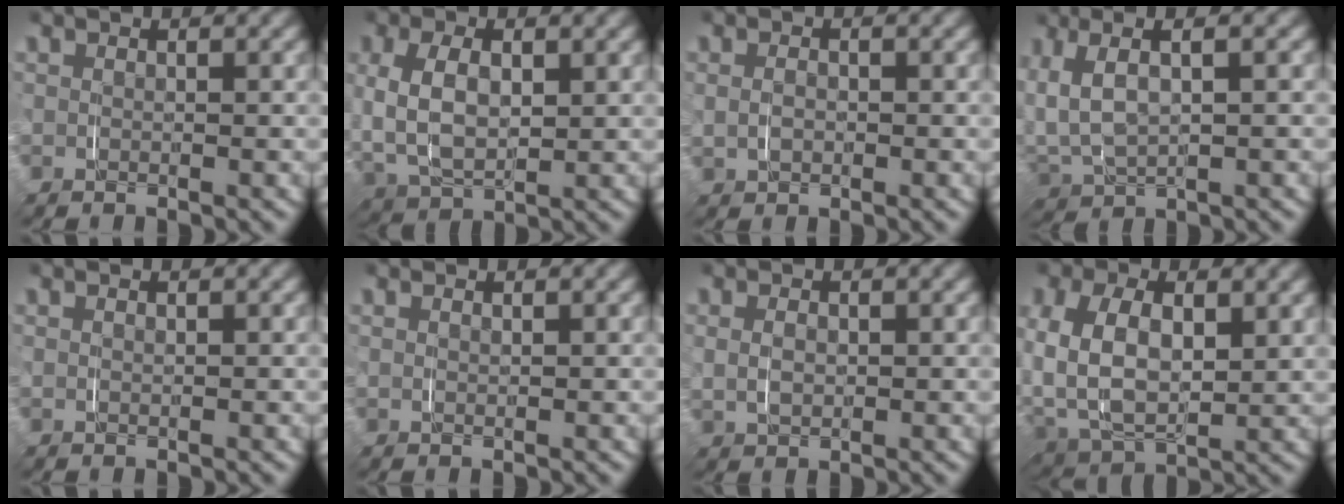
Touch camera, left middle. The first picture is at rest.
{"total": 2.3, "force": [0.6, 1.7, 1.4], "torque": [-0.036, -0.006, 0.006]}
{"total": 0.5, "force": [0.0, -0.2, -0.5], "torque": [0.018, -0.001, 0.001]}
{"total": 3.5, "force": [1.2, 2.4, 2.3], "torque": [-0.050, -0.002, 0.017]}
{"total": 0.7, "force": [0.5, -0.5, -0.1], "torque": [0.009, 0.002, 0.009]}
{"total": 1.0, "force": [0.7, -0.6, -0.3], "torque": [0.011, 0.003, 0.012]}
{"total": 0.7, "force": [0.5, -0.3, -0.4], "torque": [0.015, -0.001, 0.009]}
{"total": 4.1, "force": [1.0, 3.3, 2.2], "torque": [-0.059, -0.015, 0.014]}